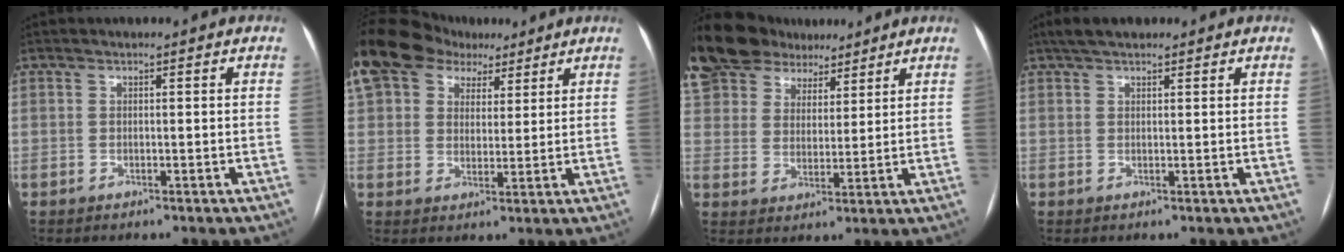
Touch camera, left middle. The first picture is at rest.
{"total": 16.0, "force": [9.6, 10.7, 7.0], "torque": [-0.166, 0.069, 0.169]}
{"total": 18.0, "force": [13.4, 10.1, 6.4], "torque": [-0.162, 0.052, 0.243]}
{"total": 3.9, "force": [3.0, 1.3, 2.0], "torque": [-0.037, 0.023, 0.054]}